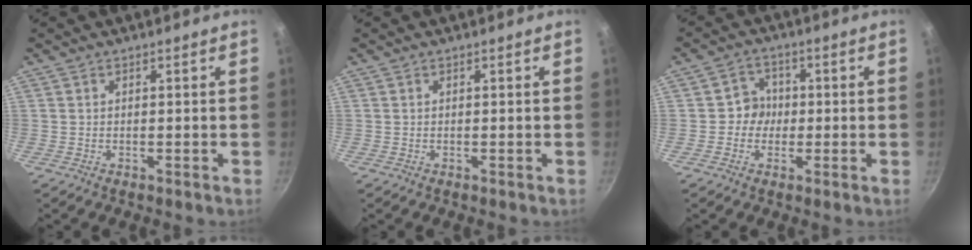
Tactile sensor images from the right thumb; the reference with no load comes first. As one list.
[{"total": 0.0}, {"total": 4.4, "force": [-0.3, 4.2, 1.2], "torque": [0.017, 0.011, -0.013]}]